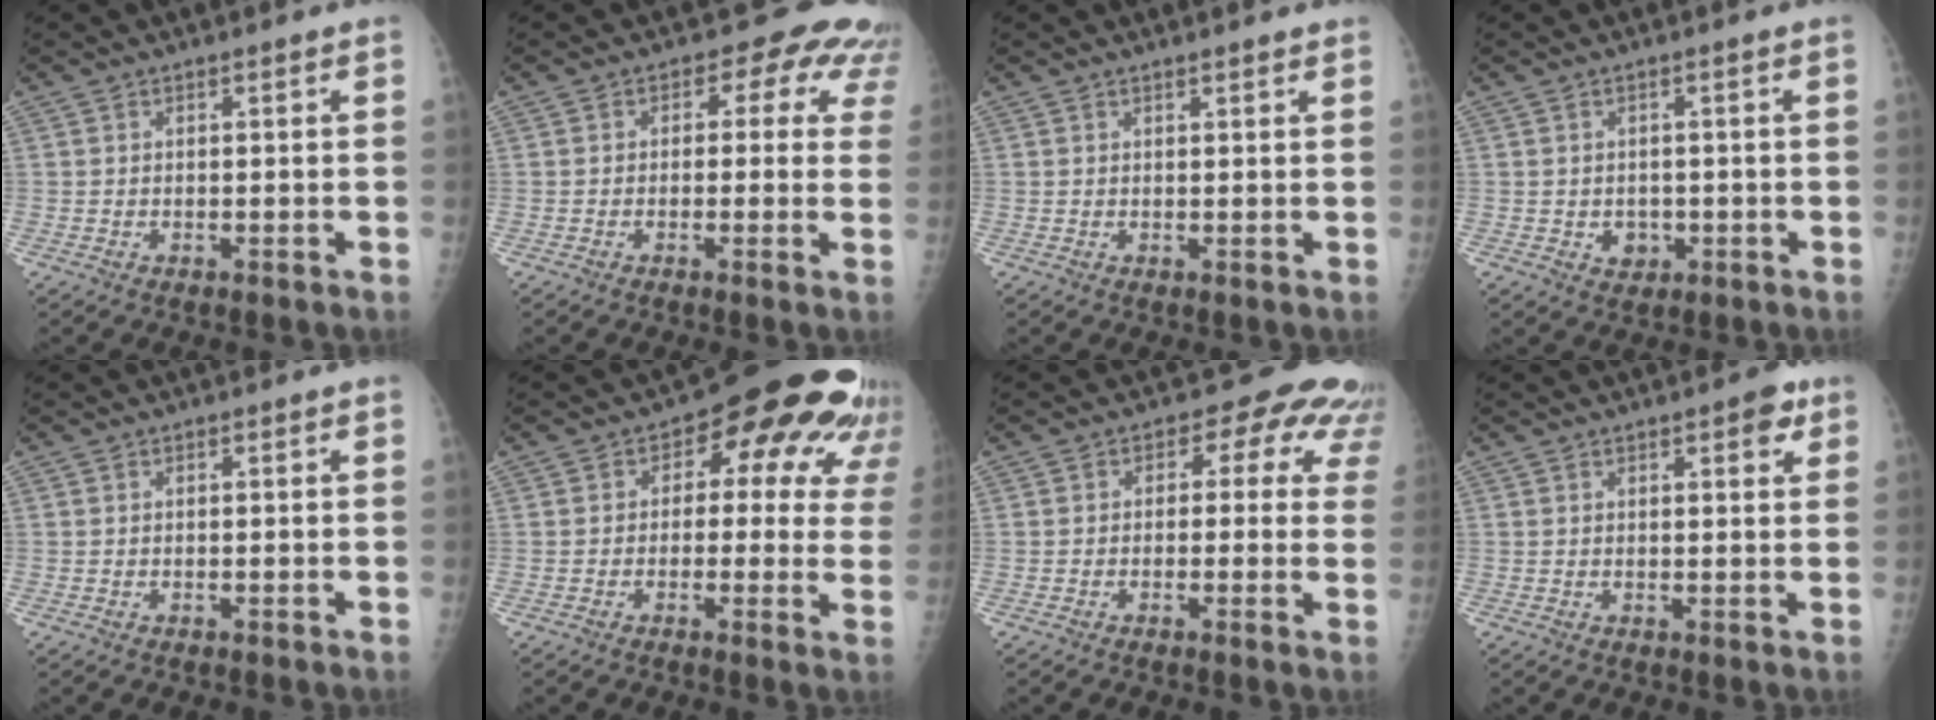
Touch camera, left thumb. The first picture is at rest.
{"total": 7.8, "force": [3.2, 5.4, 4.6], "torque": [0.000, 0.000, 0.014]}
{"total": 2.1, "force": [1.9, 0.1, 1.0], "torque": [-0.005, -0.002, 0.025]}
{"total": 2.4, "force": [-0.4, 2.0, 1.2], "torque": [-0.007, 0.001, 0.003]}
{"total": 0.0}
{"total": 15.9, "force": [8.1, 9.2, 10.2], "torque": [-0.064, -0.008, 0.075]}
{"total": 8.5, "force": [3.2, 5.8, 5.3], "torque": [-0.006, 0.002, 0.015]}
{"total": 4.0, "force": [2.2, 1.5, 2.9], "torque": [-0.025, -0.007, 0.024]}